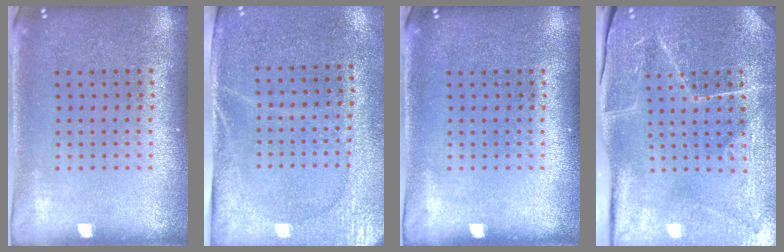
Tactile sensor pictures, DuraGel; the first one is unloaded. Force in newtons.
{"total": 2.7, "press": 2.3, "slide": 1.5}
{"total": 0.0}
{"total": 3.8, "press": 3.7, "slide": 0.2}